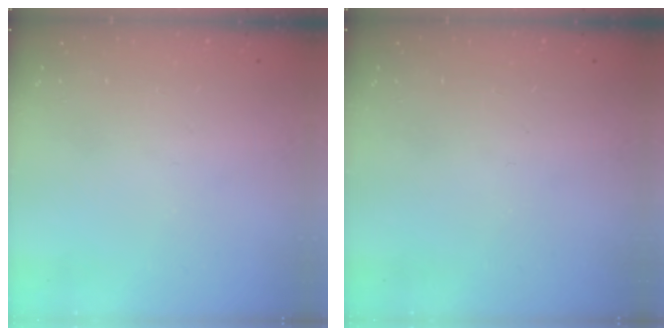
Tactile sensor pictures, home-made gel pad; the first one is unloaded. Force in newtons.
{"total": 0.0}